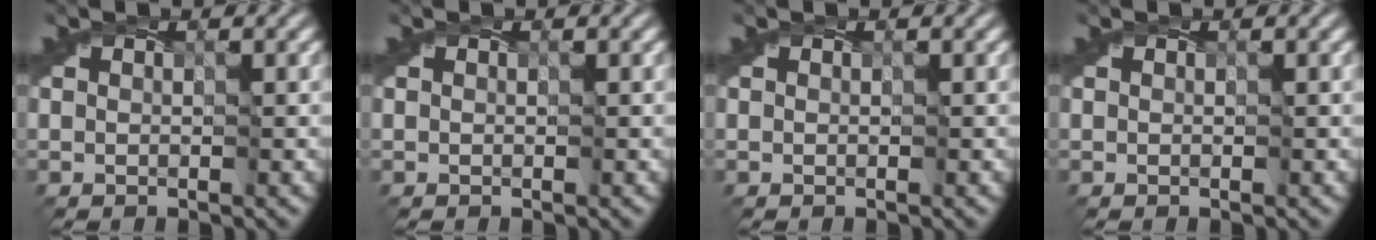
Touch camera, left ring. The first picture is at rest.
{"total": 0.0}
{"total": 0.0}
{"total": 0.0}